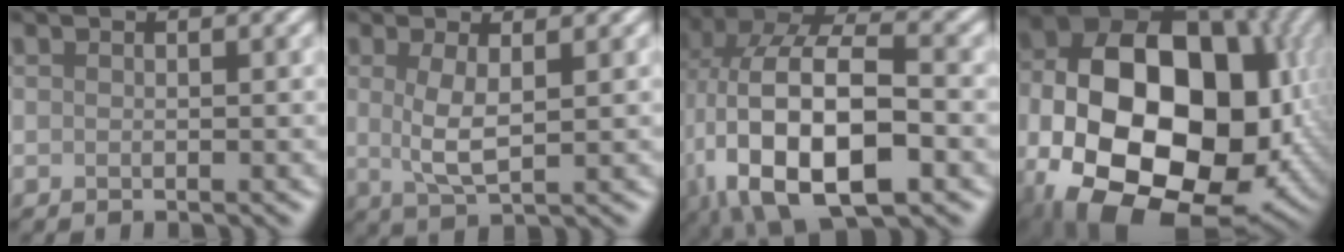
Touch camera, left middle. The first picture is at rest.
{"total": 3.1, "force": [0.6, 0.9, 3.0], "torque": [-0.066, -0.004, 0.013]}
{"total": 14.8, "force": [-3.1, 7.8, 12.2], "torque": [-0.240, -0.001, -0.048]}
{"total": 19.9, "force": [-3.2, 13.6, 14.2], "torque": [-0.251, -0.026, -0.031]}